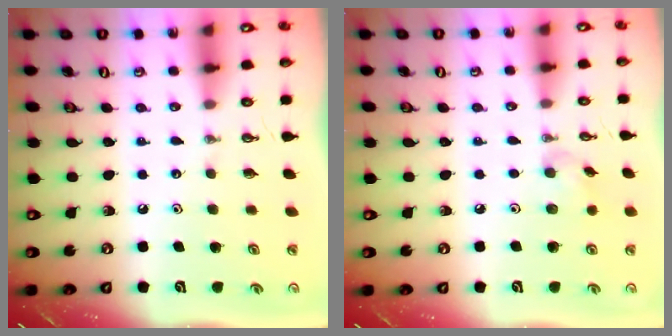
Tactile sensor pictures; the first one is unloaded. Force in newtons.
{"total": 5.2, "press": 5.0, "slide": 1.2}